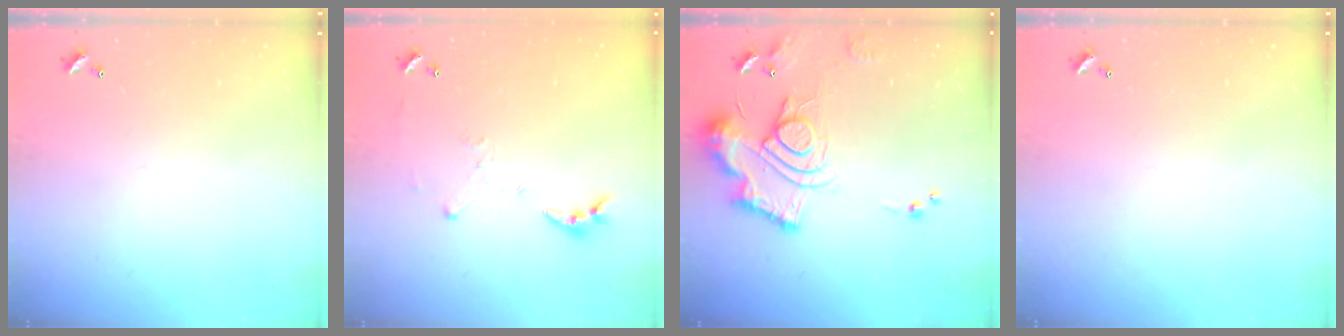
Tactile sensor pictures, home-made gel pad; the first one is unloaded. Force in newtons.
{"total": 5.8, "press": 5.8, "slide": 0.6}
{"total": 13.8, "press": 13.8, "slide": 1.3}
{"total": 0.0}